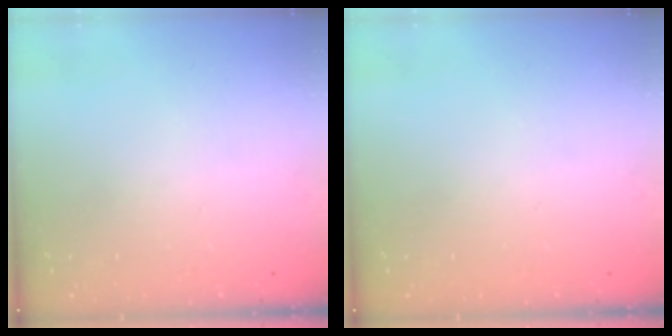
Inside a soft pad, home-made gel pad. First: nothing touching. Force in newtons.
{"total": 0.0}